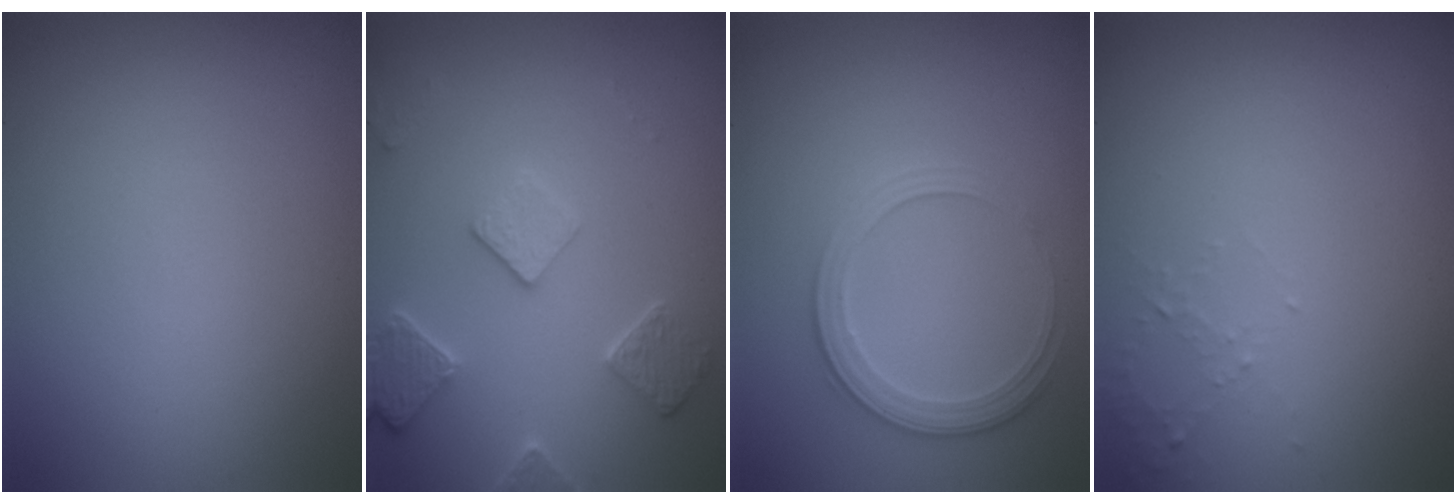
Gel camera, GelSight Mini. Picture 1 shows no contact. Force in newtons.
{"total": 3.1, "press": 3.1, "slide": 0.4}
{"total": 2.8, "press": 2.7, "slide": 0.8}
{"total": 1.1, "press": 1.0, "slide": 0.4}